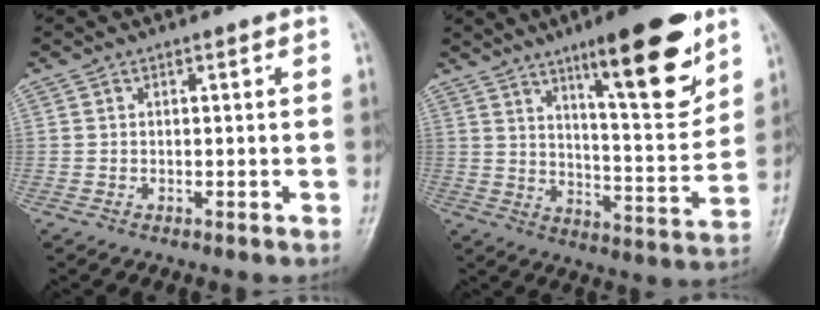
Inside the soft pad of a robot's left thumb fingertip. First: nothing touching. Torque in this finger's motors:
{"motor_torque": [2.67, 2.34, 1.55, -1.22, 0.32]}